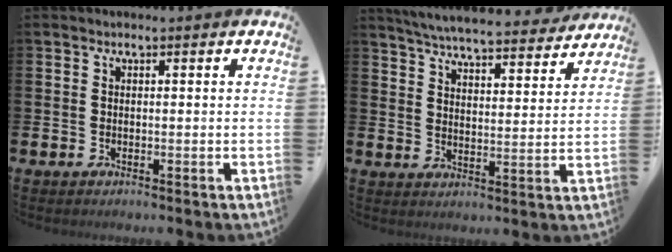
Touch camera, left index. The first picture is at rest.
{"total": 6.1, "force": [5.9, 0.6, 1.4], "torque": [-0.050, -0.041, 0.103]}